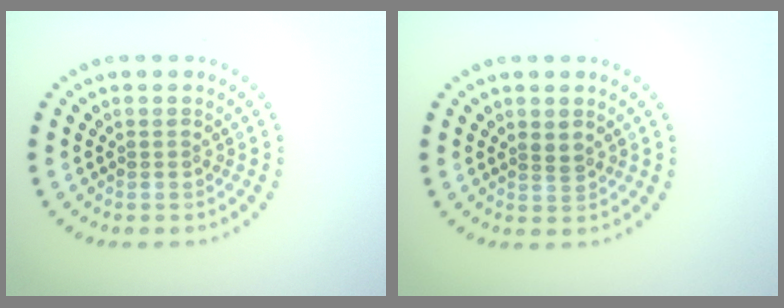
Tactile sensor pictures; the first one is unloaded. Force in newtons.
{"total": 1.1, "press": 0.9, "slide": 0.7}